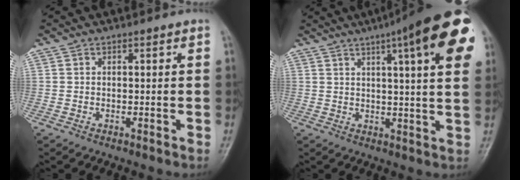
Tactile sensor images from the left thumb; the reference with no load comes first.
{"total": 19.1, "force": [8.4, 3.7, 16.8], "torque": [-0.217, -0.003, 0.102]}